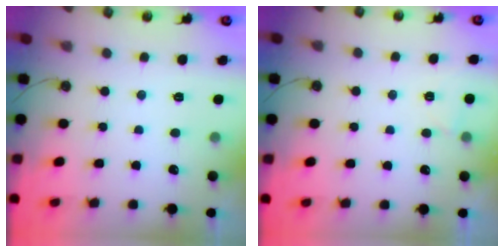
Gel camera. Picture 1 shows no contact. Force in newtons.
{"total": 1.8, "press": 1.6, "slide": 0.8}